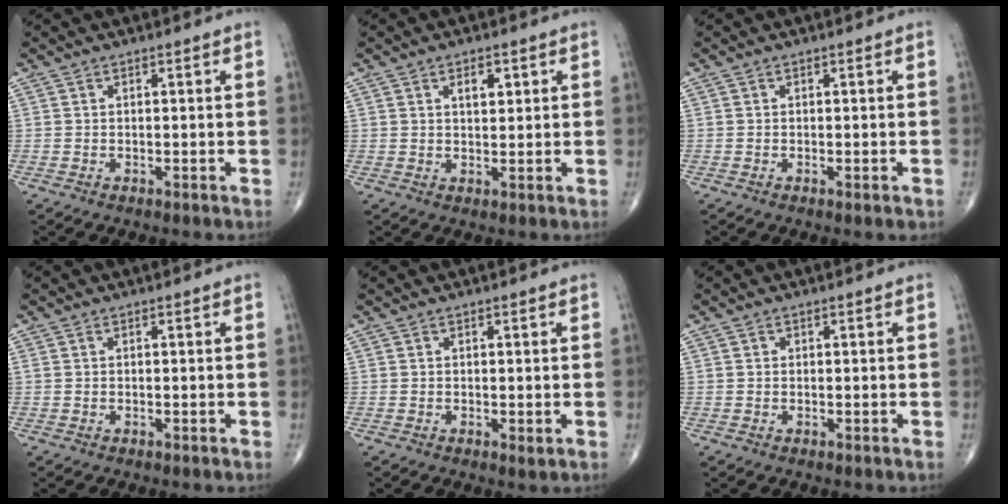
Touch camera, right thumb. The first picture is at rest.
{"total": 3.2, "force": [1.4, 1.7, 2.4], "torque": [-0.027, -0.007, 0.021]}
{"total": 0.9, "force": [-0.4, 0.2, 0.8], "torque": [-0.009, -0.003, -0.005]}
{"total": 0.0}
{"total": 0.9, "force": [0.1, 0.3, 0.8], "torque": [-0.014, -0.005, 0.002]}
{"total": 0.0}